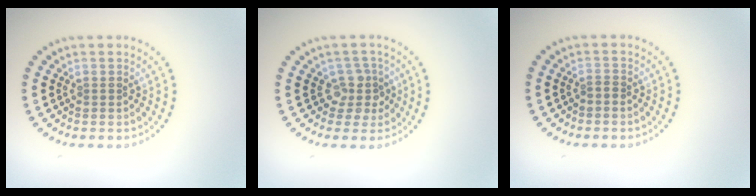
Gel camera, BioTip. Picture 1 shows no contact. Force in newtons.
{"total": 2.4, "press": 1.8, "slide": 1.6}
{"total": 0.5, "press": 0.3, "slide": 0.4}